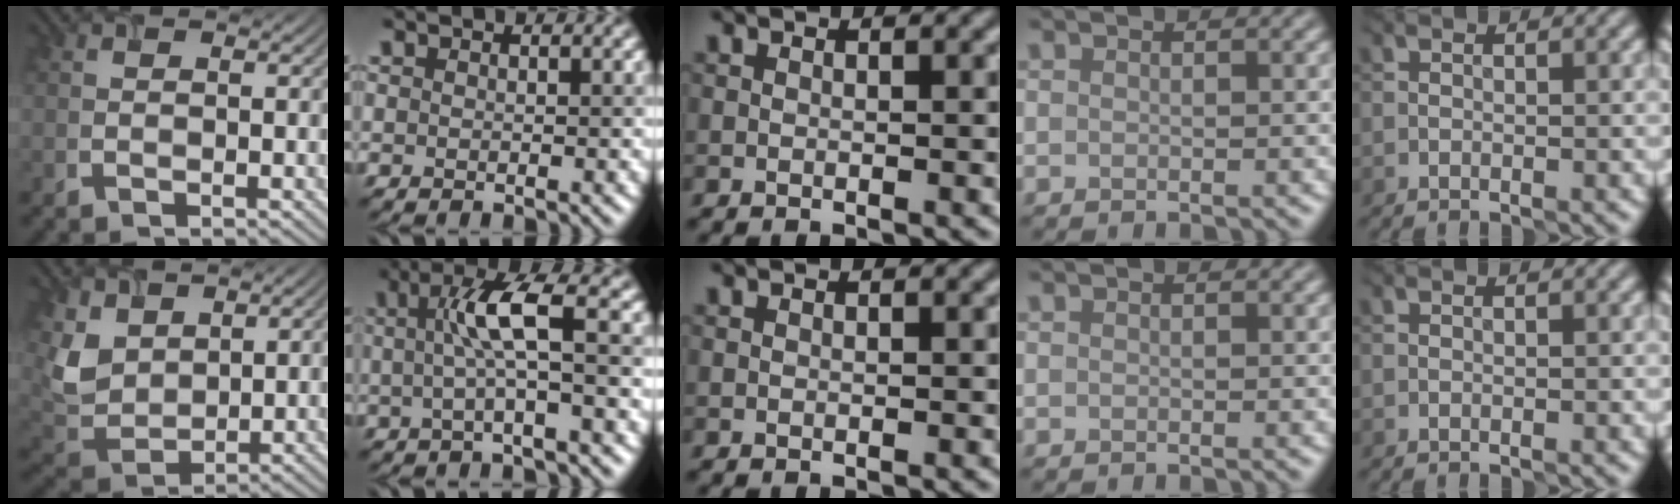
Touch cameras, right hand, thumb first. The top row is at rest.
{"thumb": {"total": 6.3, "force": [3.5, 4.3, 3.0], "torque": [-0.092, -0.007, 0.083]}, "index": {"total": 3.8, "force": [0.4, 0.4, 3.8], "torque": [-0.081, 0.006, 0.008]}}